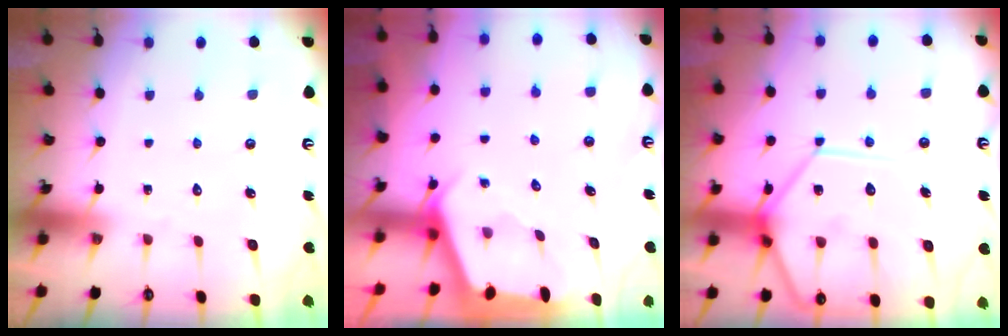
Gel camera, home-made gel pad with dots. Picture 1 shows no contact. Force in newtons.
{"total": 2.2, "press": 2.2, "slide": 0.3}
{"total": 16.3, "press": 16.2, "slide": 1.9}